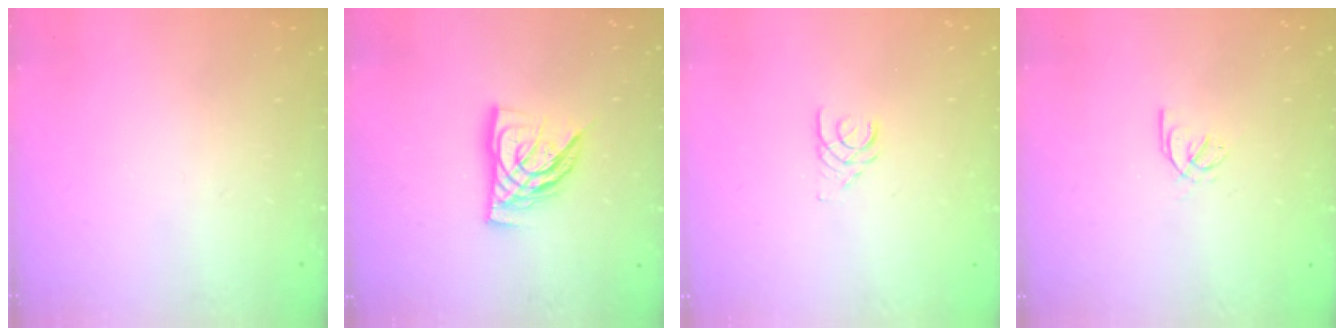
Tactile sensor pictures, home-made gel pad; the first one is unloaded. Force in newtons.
{"total": 11.3, "press": 11.2, "slide": 1.4}
{"total": 2.5, "press": 2.5, "slide": 0.3}
{"total": 2.1, "press": 2.0, "slide": 0.5}